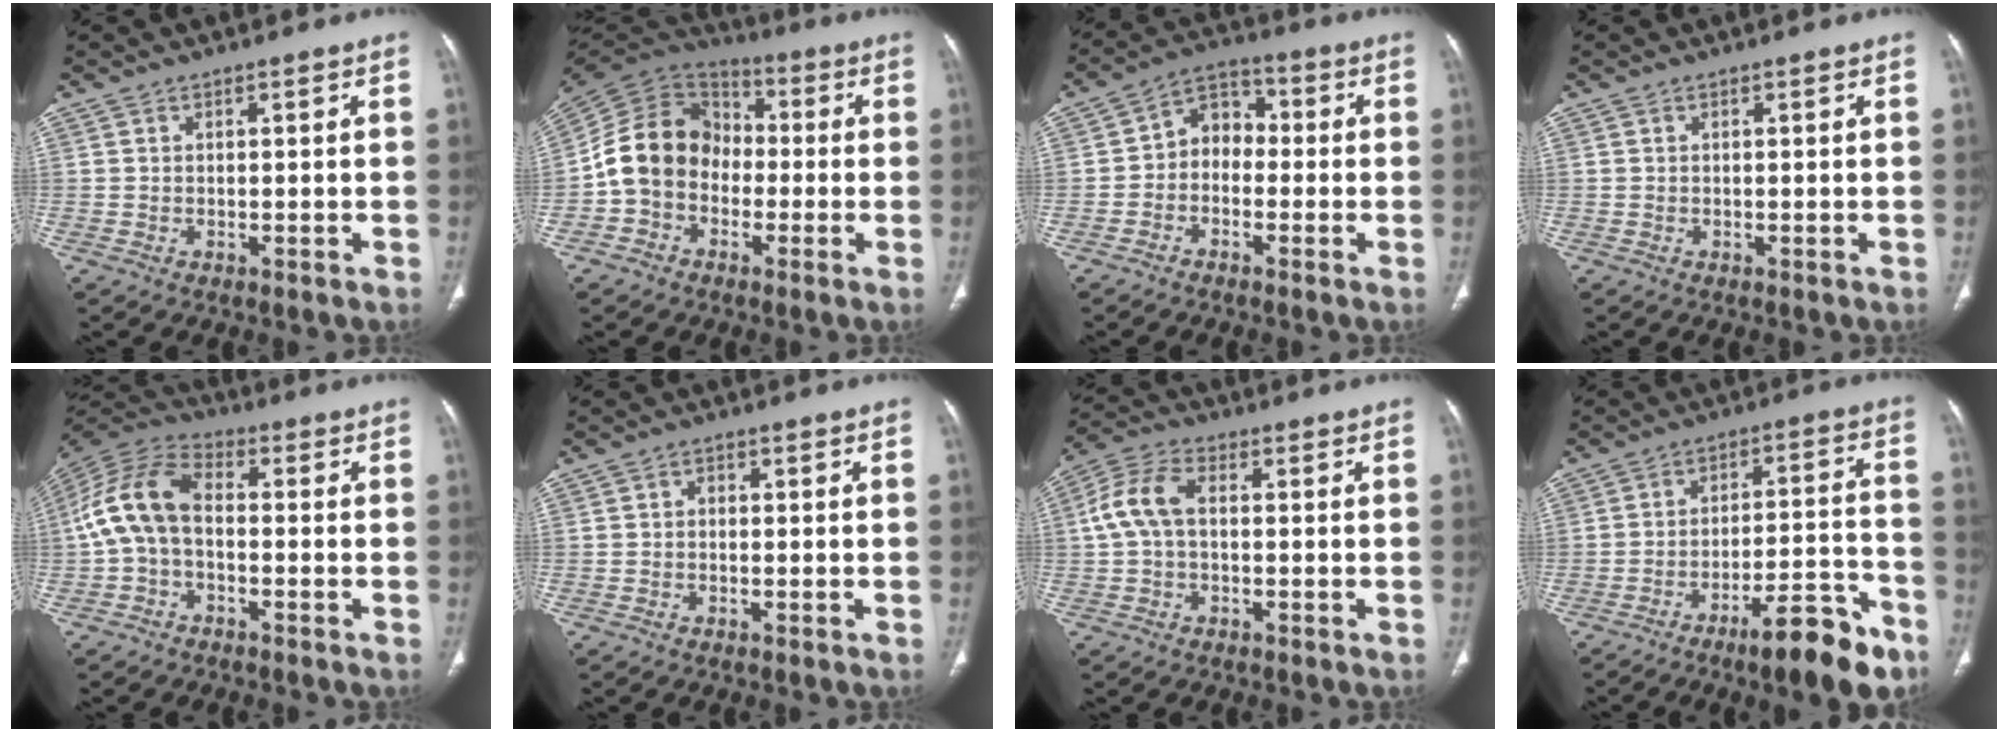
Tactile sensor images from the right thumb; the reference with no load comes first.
{"total": 13.8, "force": [-2.5, 11.2, 7.6], "torque": [-0.123, 0.045, -0.060]}
{"total": 6.5, "force": [-1.1, 5.1, 3.9], "torque": [-0.031, 0.030, -0.040]}
{"total": 0.0}
{"total": 11.2, "force": [-0.7, 6.8, 8.9], "torque": [-0.183, 0.035, -0.024]}
{"total": 1.0, "force": [-0.1, 0.8, 0.6], "torque": [-0.003, 0.001, -0.007]}
{"total": 7.6, "force": [0.3, 4.6, 6.1], "torque": [-0.131, 0.024, 0.002]}
{"total": 13.6, "force": [-9.1, 3.1, 9.7], "torque": [-0.131, 0.071, -0.140]}